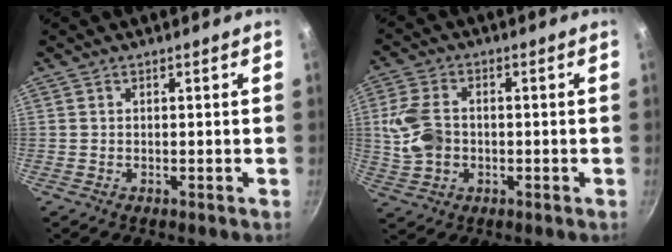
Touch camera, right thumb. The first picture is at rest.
{"total": 8.5, "force": [-0.3, 6.1, 5.9], "torque": [-0.117, 0.010, -0.005]}